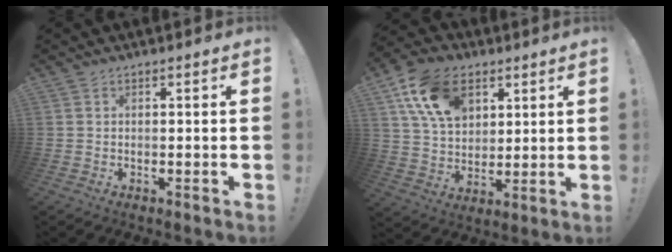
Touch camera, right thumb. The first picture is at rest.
{"total": 16.8, "force": [7.6, 11.5, 9.7], "torque": [-0.161, -0.018, 0.150]}